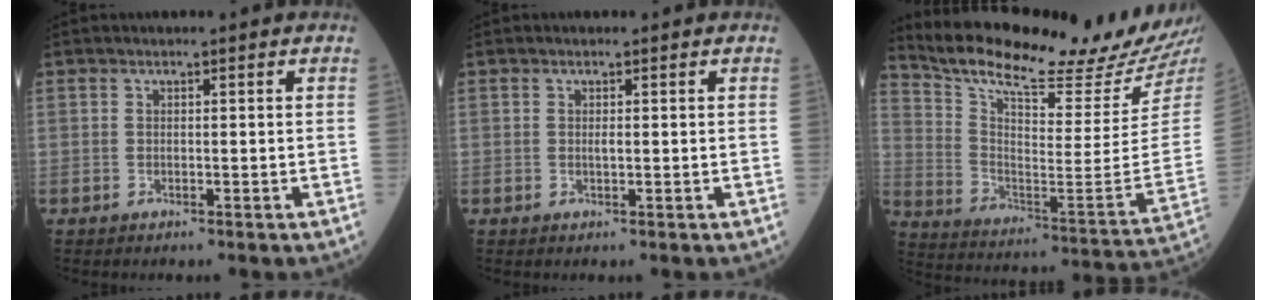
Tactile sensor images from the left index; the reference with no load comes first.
{"total": 0.7, "force": [0.1, 0.2, 0.6], "torque": [-0.014, -0.001, 0.002]}
{"total": 26.7, "force": [24.4, 1.1, 10.7], "torque": [-0.189, -0.091, 0.348]}